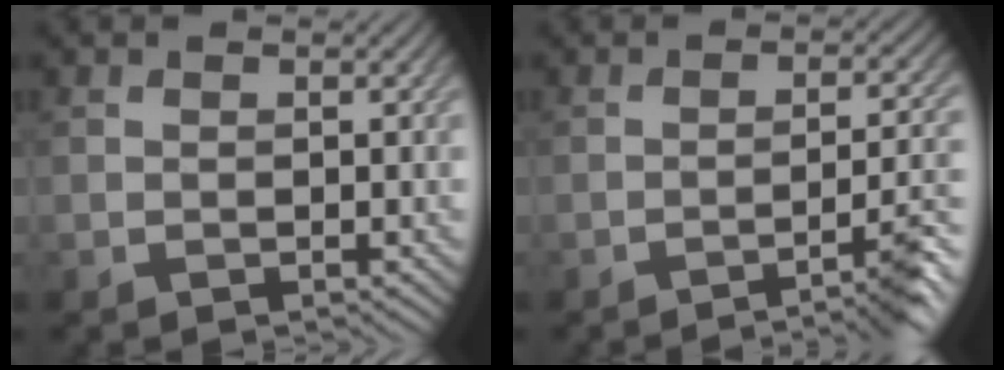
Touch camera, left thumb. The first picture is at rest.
{"total": 7.1, "force": [-4.3, 0.9, 5.6], "torque": [-0.074, 0.006, -0.066]}